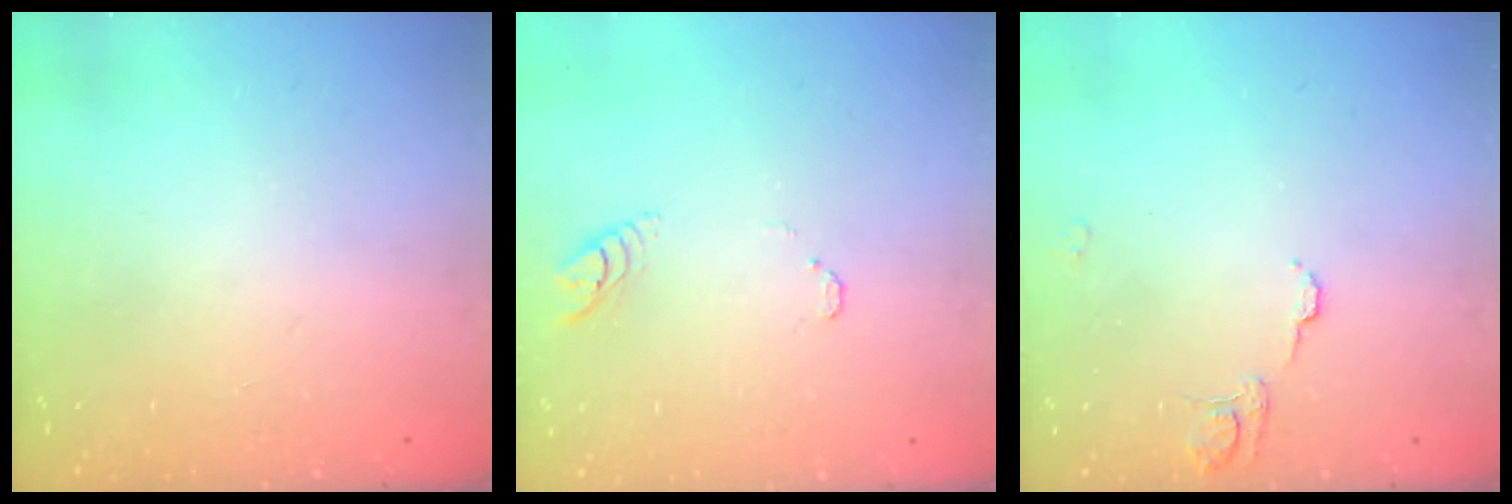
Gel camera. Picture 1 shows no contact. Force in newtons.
{"total": 3.7, "press": 3.7, "slide": 0.2}
{"total": 6.2, "press": 6.2, "slide": 0.4}